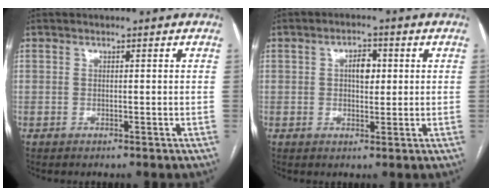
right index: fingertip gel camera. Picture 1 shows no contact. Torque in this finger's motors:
{"motor_torque": [0.56, 0.10, 0.08, 0.05]}